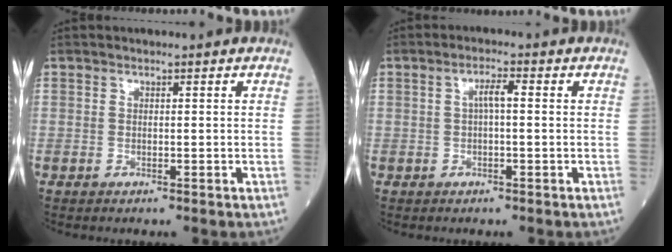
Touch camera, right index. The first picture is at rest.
{"total": 2.6, "force": [0.2, 0.6, 2.5], "torque": [-0.049, 0.007, 0.003]}